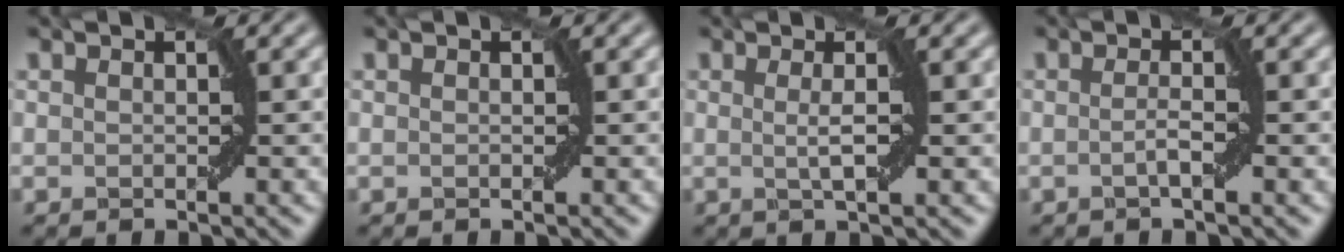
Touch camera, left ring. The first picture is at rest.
{"total": 0.0}
{"total": 2.1, "force": [0.2, 0.3, 2.0], "torque": [-0.035, 0.002, 0.001]}
{"total": 1.5, "force": [-0.4, 0.0, 1.4], "torque": [-0.028, 0.002, -0.008]}